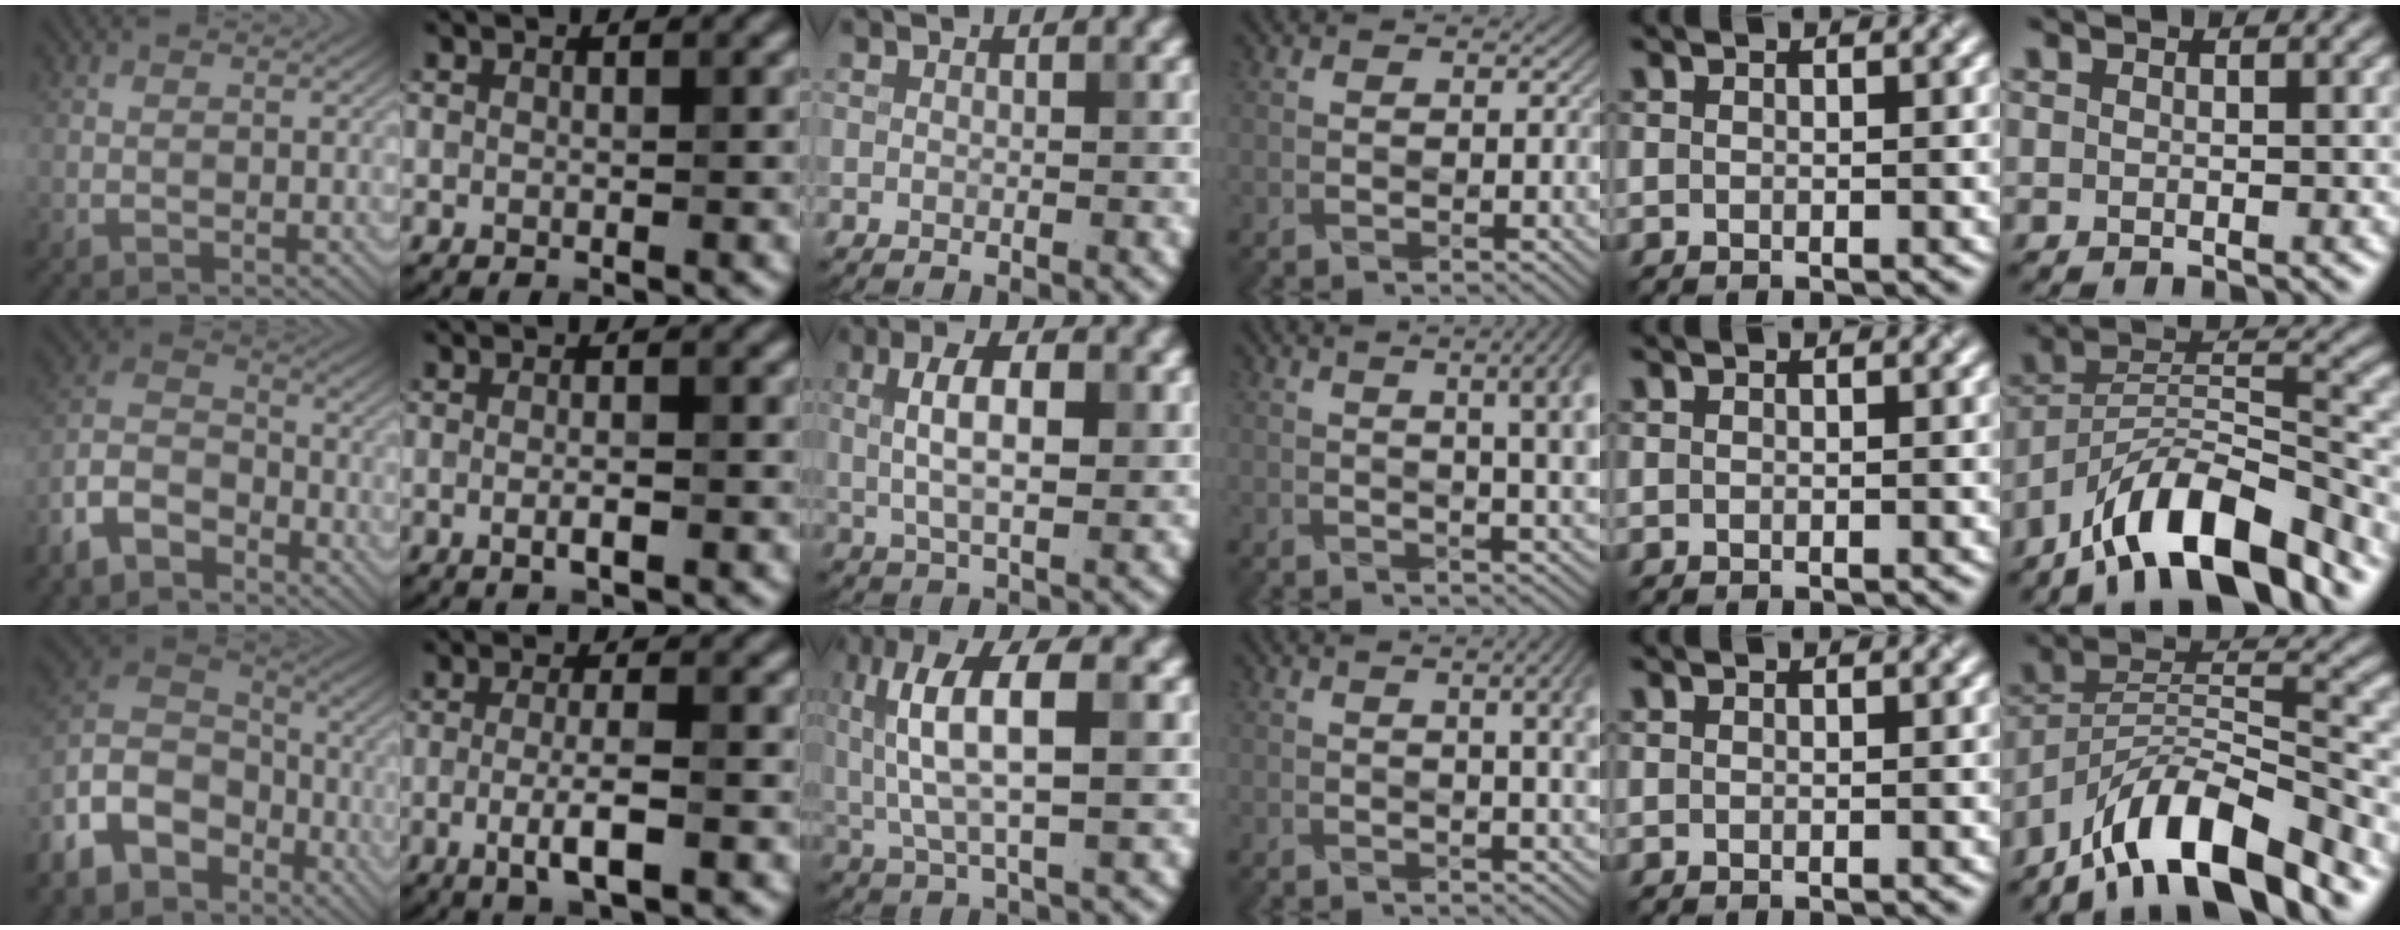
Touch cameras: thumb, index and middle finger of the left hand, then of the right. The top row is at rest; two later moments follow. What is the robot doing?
{"motion": "wrap", "object": "scarf"}